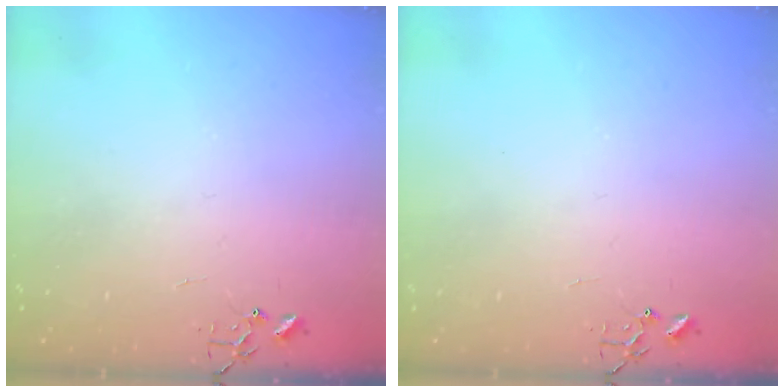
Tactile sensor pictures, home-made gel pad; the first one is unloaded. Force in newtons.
{"total": 0.0}